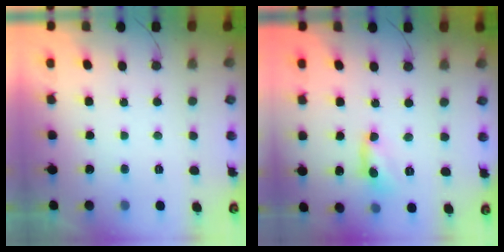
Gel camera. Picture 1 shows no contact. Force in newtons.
{"total": 3.6, "press": 3.6, "slide": 0.2}